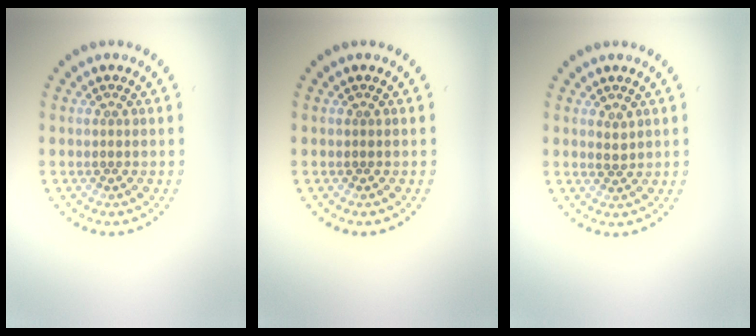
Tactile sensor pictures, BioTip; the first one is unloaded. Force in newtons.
{"total": 0.0}
{"total": 1.0, "press": 0.9, "slide": 0.3}